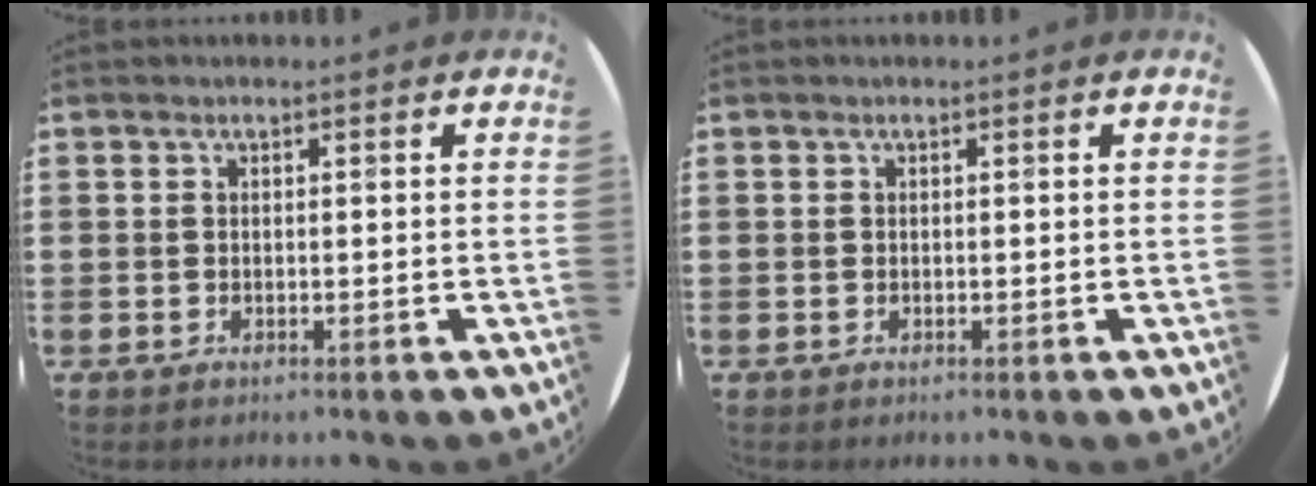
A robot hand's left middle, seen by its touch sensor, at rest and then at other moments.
{"total": 0.0}